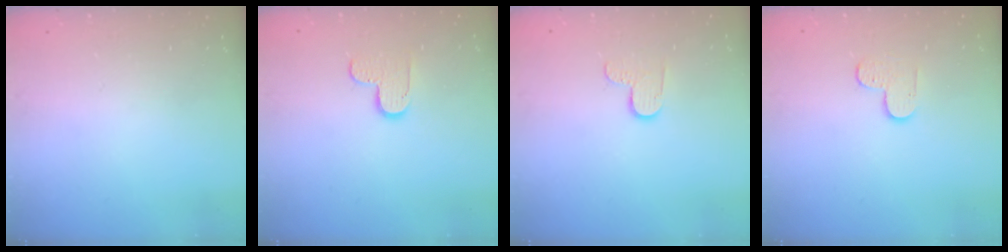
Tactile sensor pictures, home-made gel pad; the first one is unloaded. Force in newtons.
{"total": 6.6, "press": 6.5, "slide": 0.4}
{"total": 6.0, "press": 6.0, "slide": 0.4}
{"total": 3.7, "press": 3.7, "slide": 0.4}